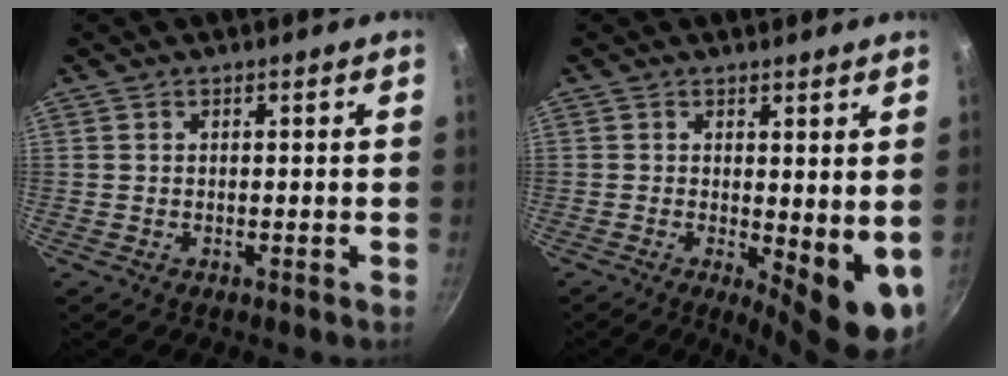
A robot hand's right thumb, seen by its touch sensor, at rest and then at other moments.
{"total": 9.9, "force": [-0.9, 3.4, 9.2], "torque": [-0.116, -0.022, -0.003]}